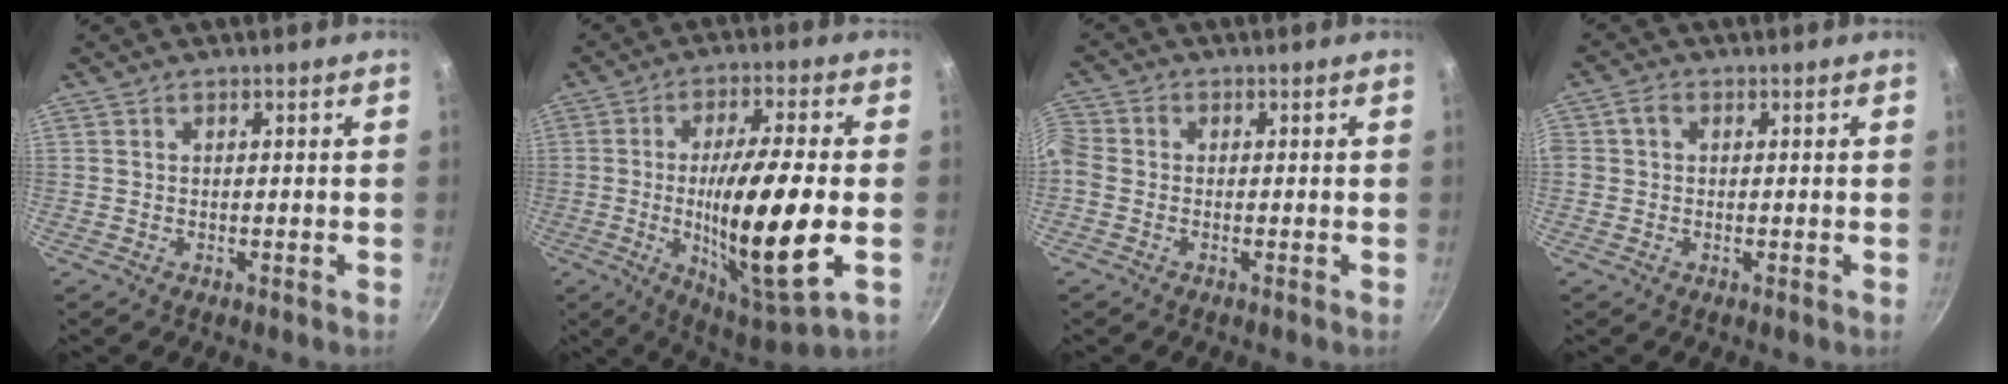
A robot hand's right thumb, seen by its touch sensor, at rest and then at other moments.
{"total": 19.3, "force": [-2.8, 3.5, 18.8], "torque": [-0.327, -0.003, -0.044]}
{"total": 3.9, "force": [-1.5, 2.8, 2.2], "torque": [-0.058, 0.009, -0.047]}
{"total": 2.2, "force": [0.2, 1.8, 1.2], "torque": [-0.022, 0.007, -0.002]}